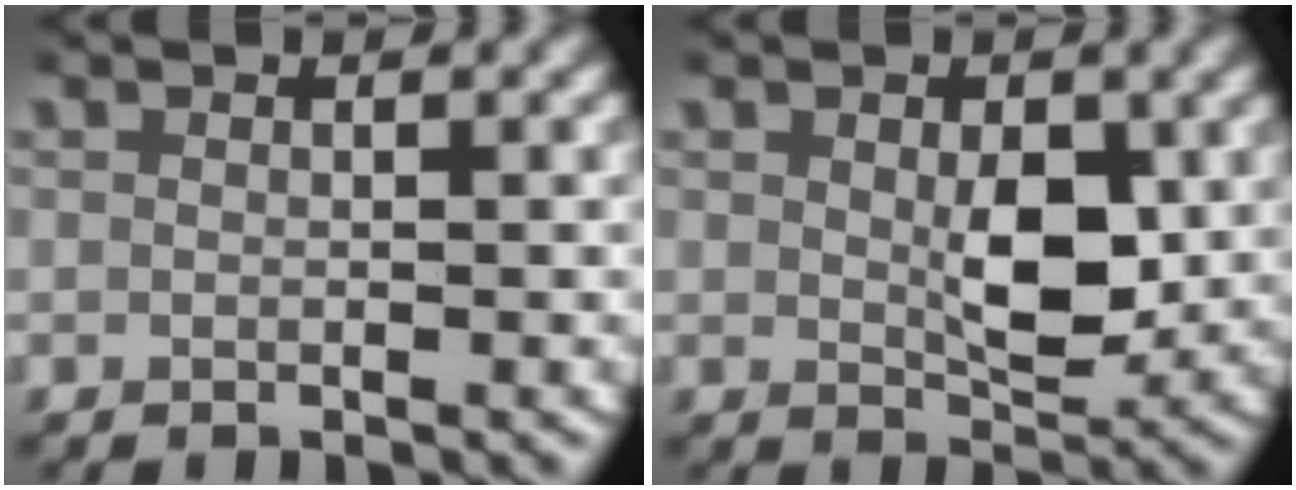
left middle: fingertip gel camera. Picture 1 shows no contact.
{"total": 3.9, "force": [0.6, 2.2, 3.1], "torque": [-0.054, -0.023, 0.018]}